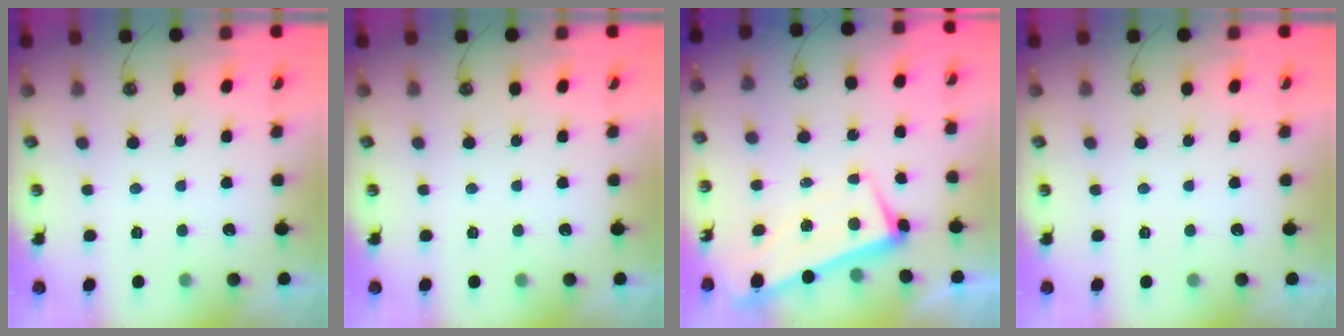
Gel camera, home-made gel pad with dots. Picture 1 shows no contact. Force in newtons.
{"total": 0.0}
{"total": 1.9, "press": 1.0, "slide": 1.6}
{"total": 0.0}